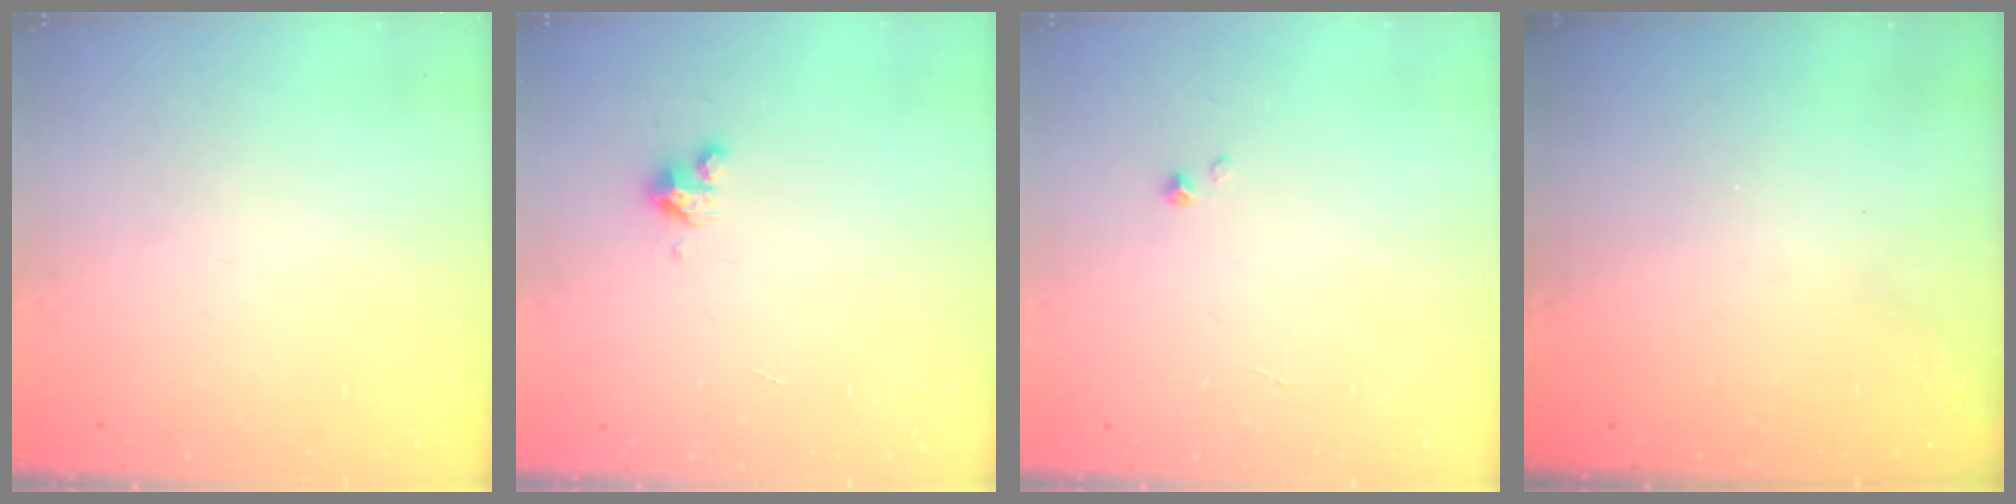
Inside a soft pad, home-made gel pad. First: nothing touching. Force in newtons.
{"total": 2.8, "press": 2.8, "slide": 0.2}
{"total": 0.0}
{"total": 0.0}